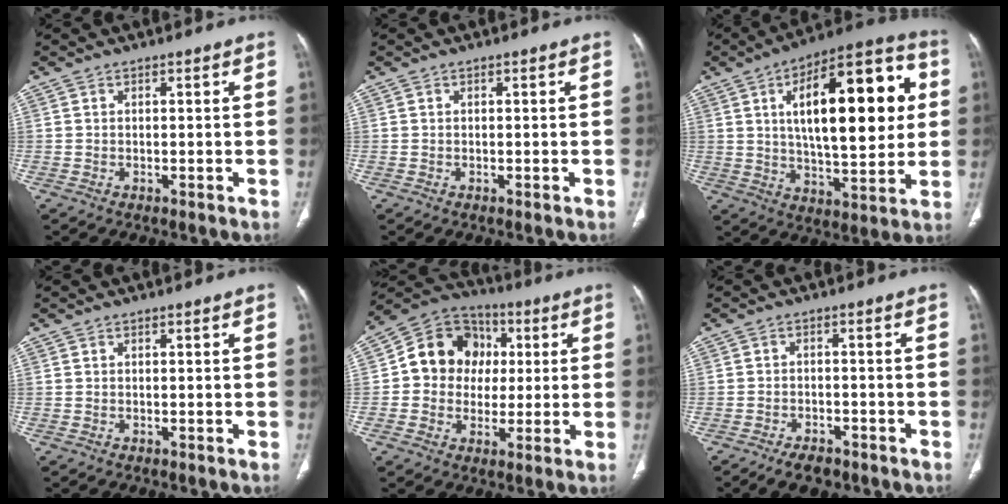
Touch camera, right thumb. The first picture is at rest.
{"total": 0.0}
{"total": 25.7, "force": [5.3, 10.3, 23.0], "torque": [-0.310, 0.002, 0.070]}
{"total": 0.0}
{"total": 13.9, "force": [1.5, 12.3, 6.2], "torque": [-0.061, 0.019, 0.015]}
{"total": 5.1, "force": [-3.8, 2.6, 2.3], "torque": [-0.034, 0.012, -0.057]}